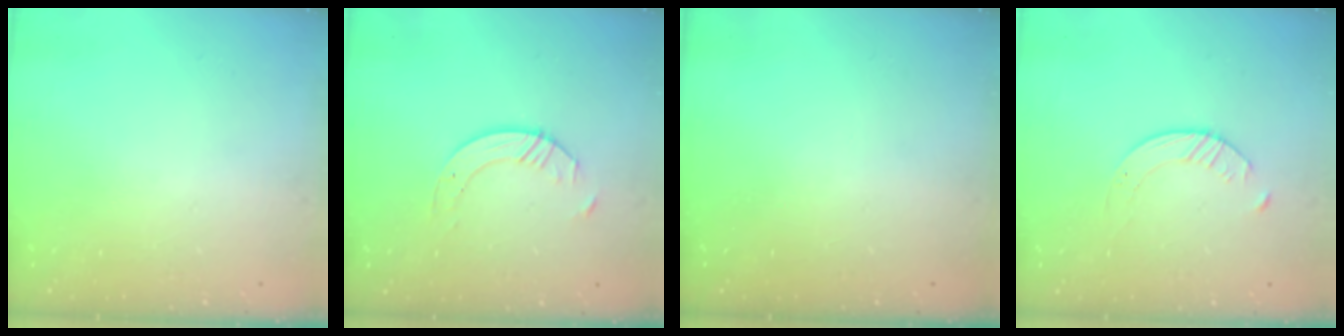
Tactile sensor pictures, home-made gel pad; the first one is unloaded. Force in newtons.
{"total": 5.0, "press": 5.0, "slide": 0.5}
{"total": 0.0}
{"total": 3.5, "press": 3.5, "slide": 0.4}